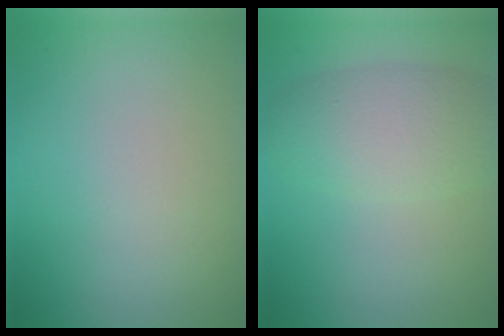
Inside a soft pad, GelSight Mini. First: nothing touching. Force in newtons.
{"total": 3.6, "press": 3.6, "slide": 0.3}